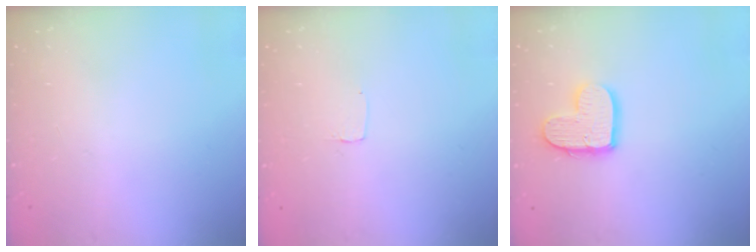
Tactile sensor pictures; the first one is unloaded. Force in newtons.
{"total": 2.6, "press": 2.6, "slide": 0.2}
{"total": 10.8, "press": 10.7, "slide": 0.9}